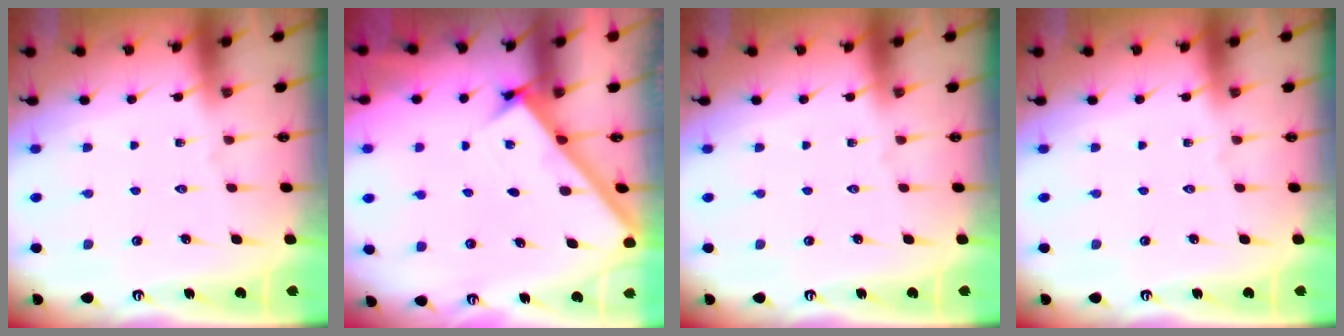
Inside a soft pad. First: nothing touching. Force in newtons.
{"total": 2.8, "press": 2.8, "slide": 0.4}
{"total": 0.0}
{"total": 0.0}